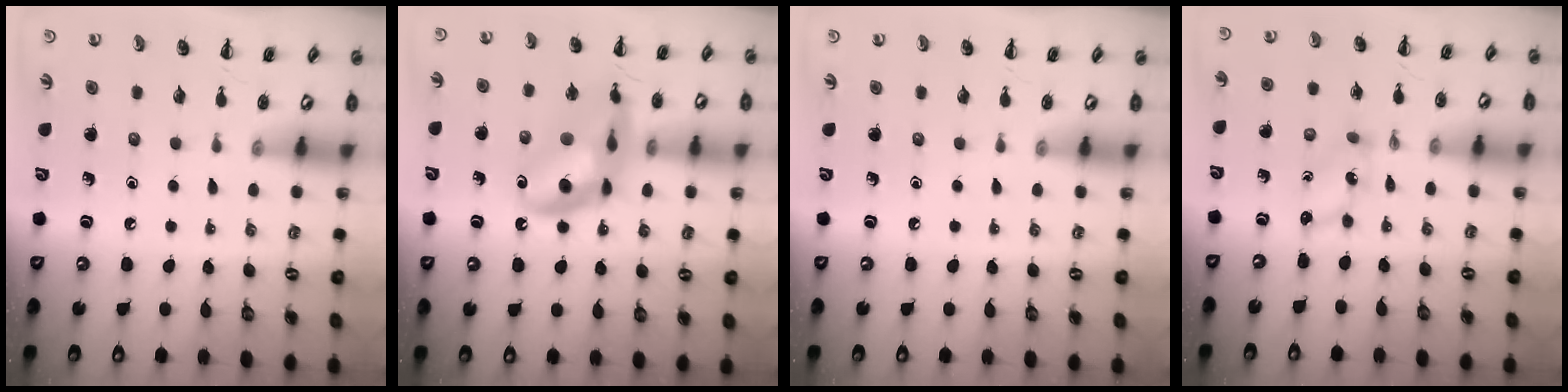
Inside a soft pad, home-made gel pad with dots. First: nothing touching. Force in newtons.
{"total": 14.9, "press": 14.6, "slide": 3.1}
{"total": 0.0}
{"total": 1.8, "press": 1.8, "slide": 0.3}